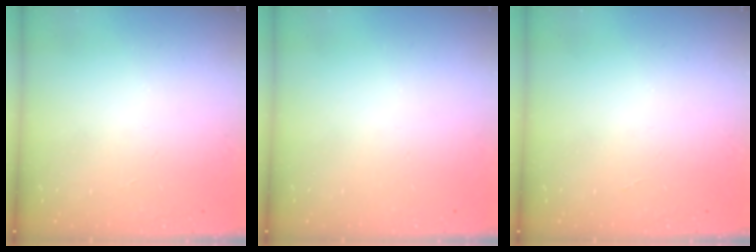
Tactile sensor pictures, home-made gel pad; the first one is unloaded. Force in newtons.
{"total": 0.0}
{"total": 0.0}